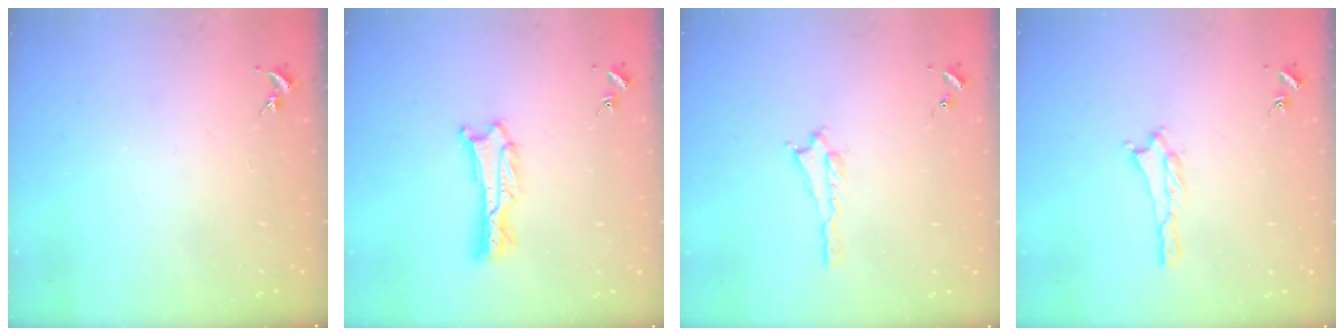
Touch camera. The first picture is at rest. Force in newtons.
{"total": 1.2, "press": 1.2, "slide": 0.1}
{"total": 0.6, "press": 0.5, "slide": 0.2}
{"total": 1.4, "press": 1.4, "slide": 0.3}